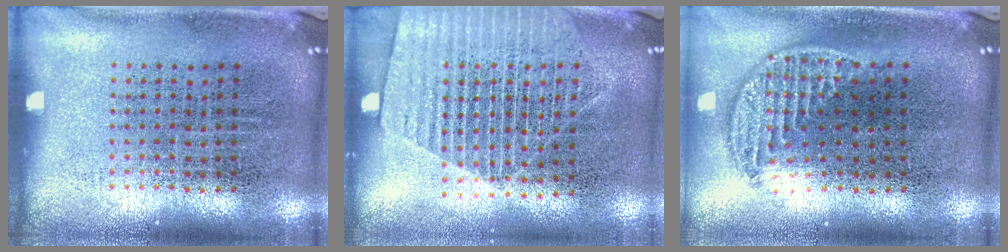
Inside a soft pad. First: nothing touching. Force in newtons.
{"total": 1.7, "press": 1.5, "slide": 0.8}
{"total": 1.3, "press": 1.2, "slide": 0.7}